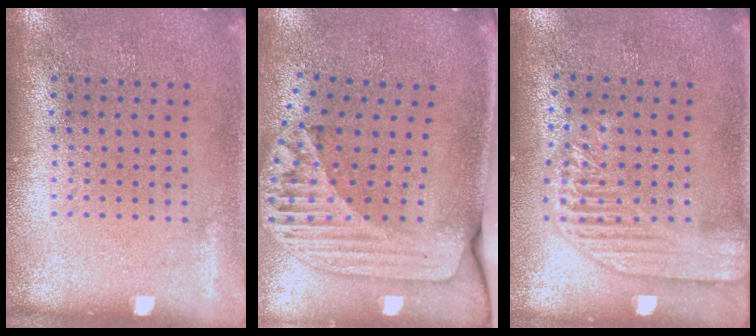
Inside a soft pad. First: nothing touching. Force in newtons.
{"total": 2.4, "press": 1.7, "slide": 1.7}
{"total": 2.1, "press": 1.9, "slide": 0.9}